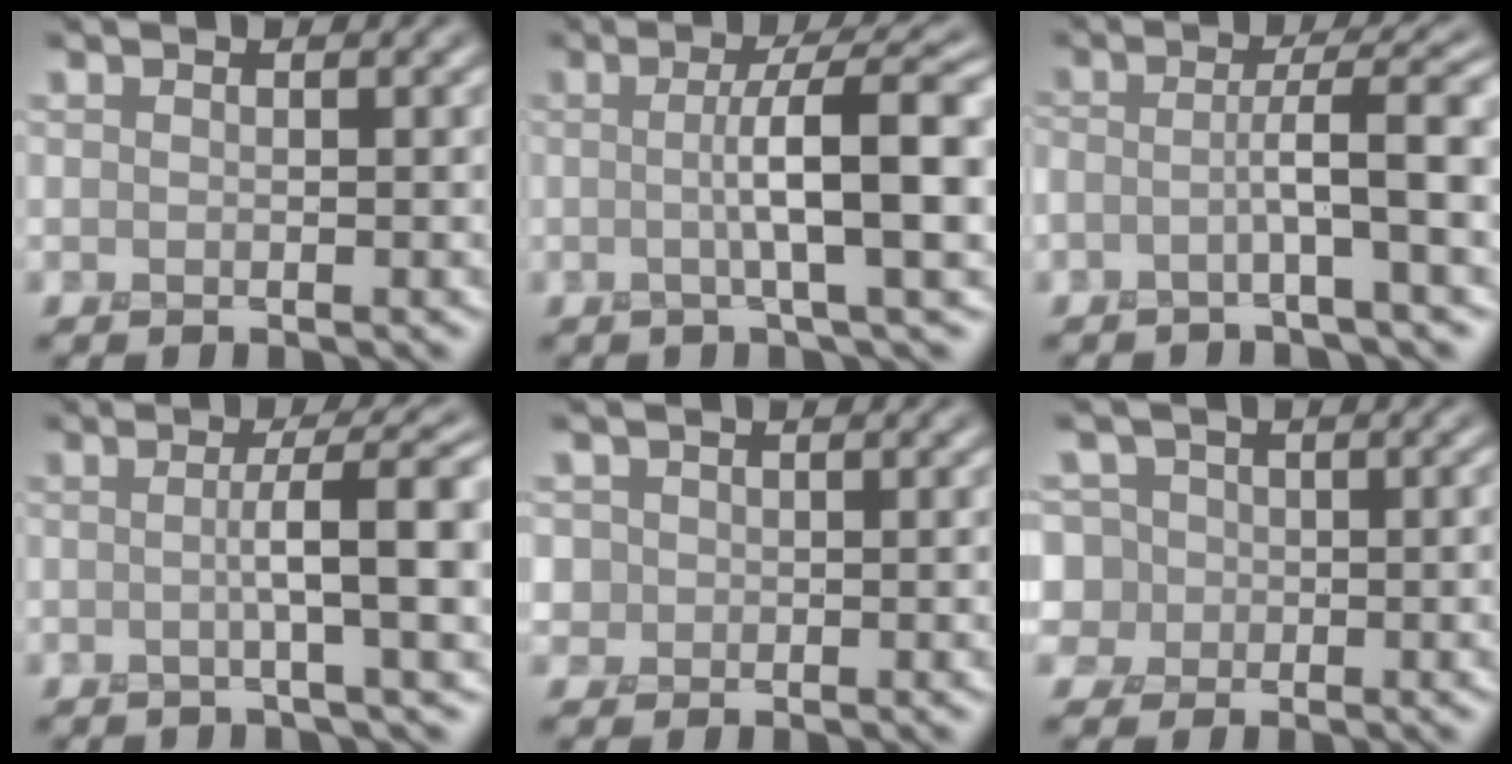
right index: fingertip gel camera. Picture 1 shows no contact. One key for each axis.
{"total": 8.0, "fx": 0.2, "fy": 1.5, "fz": 7.9, "tx": -0.110, "ty": 0.010, "tz": 0.000}
{"total": 5.0, "fx": -1.1, "fy": 0.6, "fz": 4.8, "tx": -0.076, "ty": 0.014, "tz": -0.036}
{"total": 6.5, "fx": 0.1, "fy": 1.1, "fz": 6.4, "tx": -0.085, "ty": 0.011, "tz": -0.003}
{"total": 1.6, "fx": 0.3, "fy": 1.6, "fz": 0.3, "tx": 0.002, "ty": 0.005, "tz": 0.000}
{"total": 7.5, "fx": 1.2, "fy": 6.4, "fz": 3.6, "tx": -0.048, "ty": 0.042, "tz": -0.037}